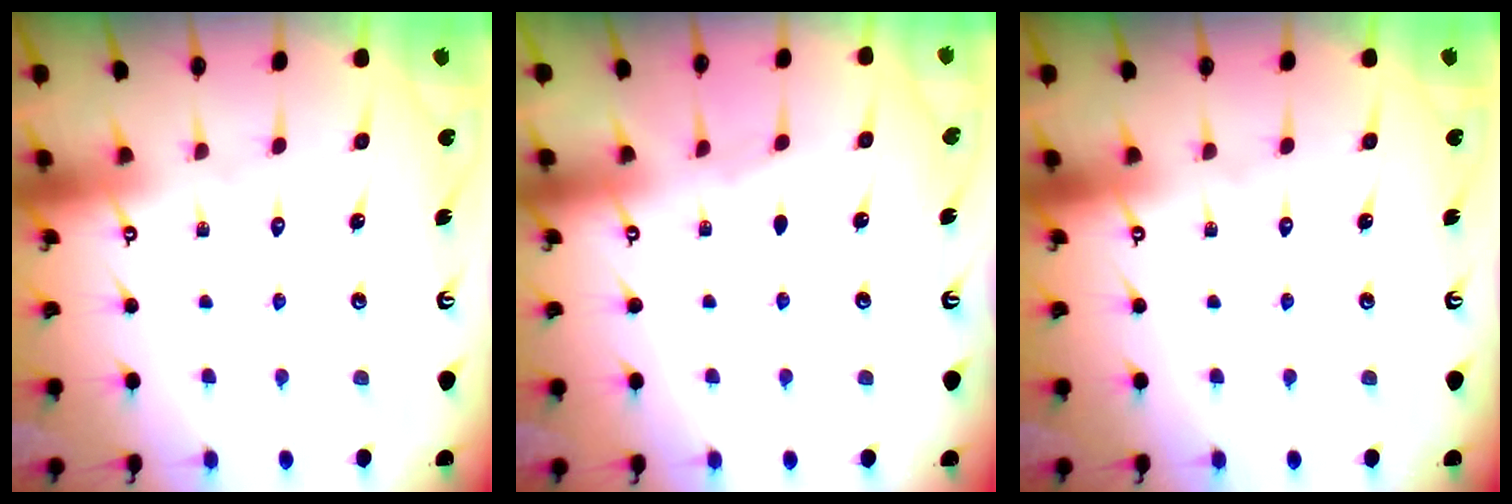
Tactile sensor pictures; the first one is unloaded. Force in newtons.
{"total": 2.3, "press": 2.2, "slide": 0.4}
{"total": 0.0}